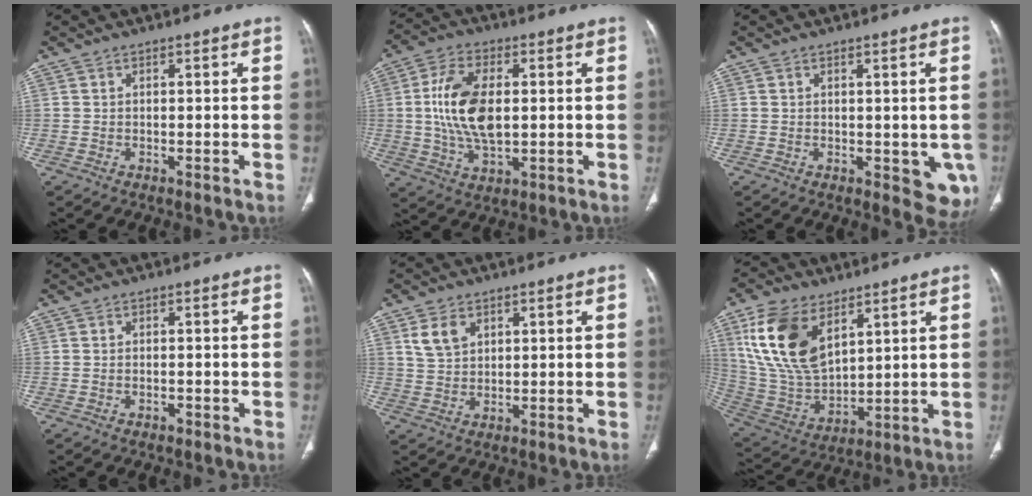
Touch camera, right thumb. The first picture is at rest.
{"total": 13.4, "force": [1.1, 7.2, 11.2], "torque": [-0.214, 0.001, 0.022]}
{"total": 5.8, "force": [-0.5, 3.0, 5.0], "torque": [-0.033, -0.010, 0.001]}
{"total": 0.9, "force": [-0.5, 0.5, 0.5], "torque": [-0.011, 0.005, -0.007]}
{"total": 4.8, "force": [2.4, 3.1, 2.7], "torque": [-0.043, -0.006, 0.053]}
{"total": 17.5, "force": [8.1, 9.6, 12.1], "torque": [-0.220, -0.031, 0.171]}